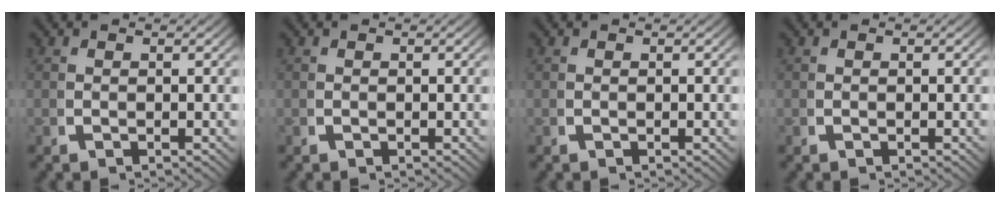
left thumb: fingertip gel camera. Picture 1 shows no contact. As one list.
[{"total": 0.0}, {"total": 0.0}, {"total": 0.0}]